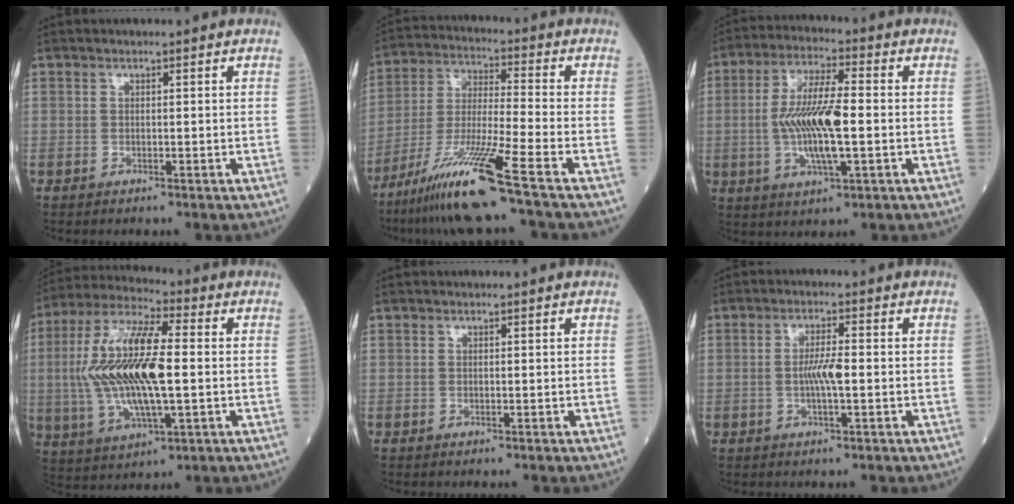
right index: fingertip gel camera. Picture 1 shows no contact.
{"total": 13.6, "force": [-9.1, -2.0, 9.9], "torque": [-0.202, -0.036, -0.167]}
{"total": 11.2, "force": [-0.9, 2.0, 11.0], "torque": [-0.219, 0.001, -0.017]}
{"total": 16.9, "force": [-0.3, 4.2, 16.4], "torque": [-0.348, 0.008, -0.002]}
{"total": 0.0}
{"total": 3.6, "force": [-0.4, 0.2, 3.6], "torque": [-0.071, 0.000, -0.007]}